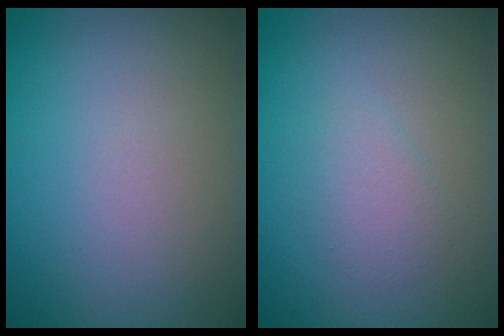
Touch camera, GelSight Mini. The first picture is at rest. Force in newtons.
{"total": 1.4, "press": 1.4, "slide": 0.0}